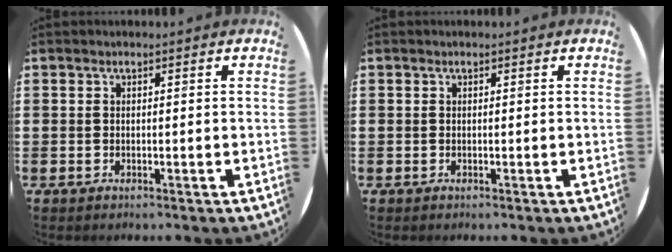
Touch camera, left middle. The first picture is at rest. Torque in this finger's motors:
{"motor_torque": [-0.01, 0.01, 0.00, 0.01]}